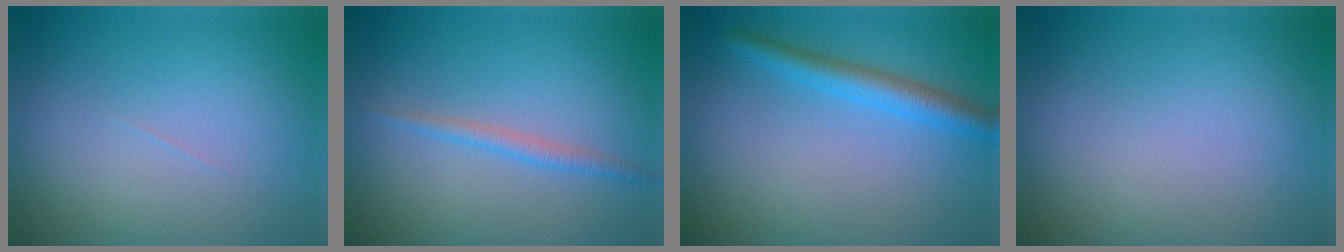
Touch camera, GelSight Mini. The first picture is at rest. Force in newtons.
{"total": 1.5, "press": 1.5, "slide": 0.1}
{"total": 3.0, "press": 3.0, "slide": 0.2}
{"total": 0.0}